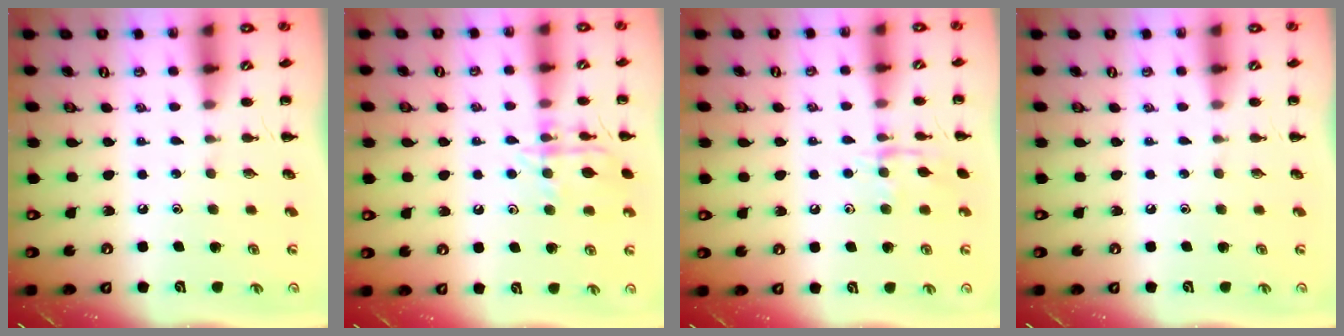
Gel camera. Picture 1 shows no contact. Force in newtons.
{"total": 13.0, "press": 13.0, "slide": 0.7}
{"total": 8.6, "press": 8.6, "slide": 0.5}
{"total": 0.0}